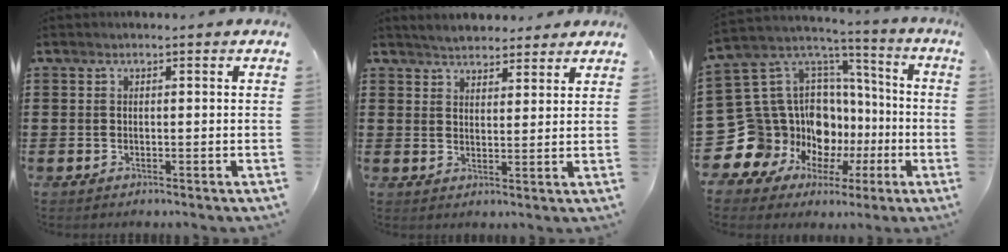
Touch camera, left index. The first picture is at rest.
{"total": 3.6, "force": [3.4, 1.0, 0.4], "torque": [-0.019, -0.001, 0.064]}
{"total": 14.7, "force": [-4.5, 13.6, 3.5], "torque": [-0.108, -0.048, -0.027]}